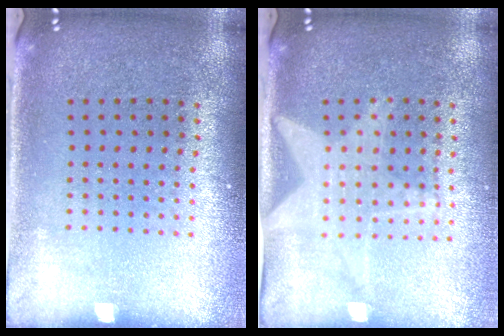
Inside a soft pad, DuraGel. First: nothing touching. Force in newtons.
{"total": 1.4, "press": 1.4, "slide": 0.2}